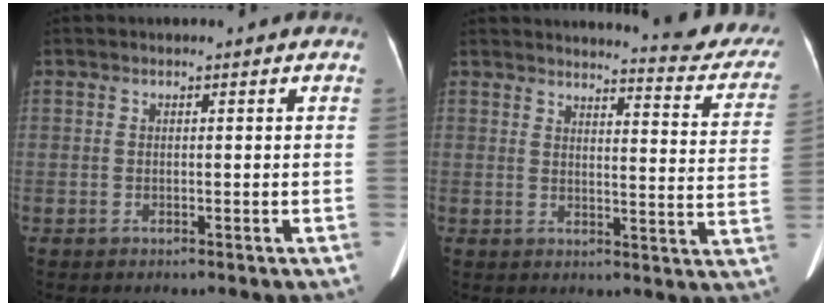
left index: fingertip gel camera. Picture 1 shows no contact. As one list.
[{"total": 14.8, "force": [14.1, 1.5, 4.2], "torque": [-0.030, -0.078, 0.135]}]